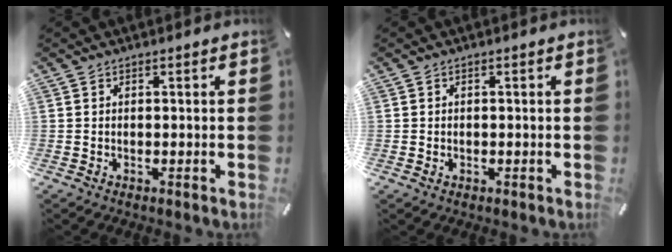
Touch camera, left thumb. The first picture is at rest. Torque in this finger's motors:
{"motor_torque": [0.00, -0.53, -0.12, 0.01, -0.01]}